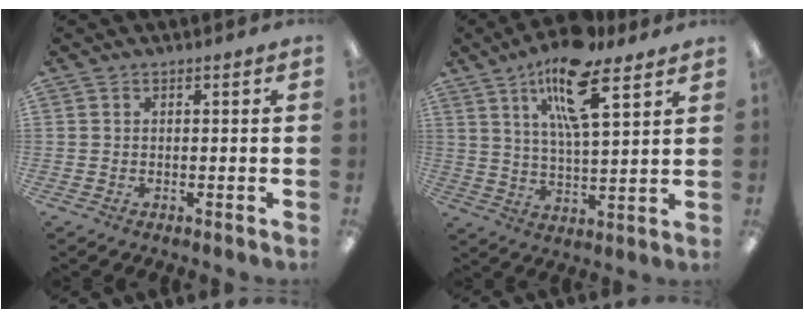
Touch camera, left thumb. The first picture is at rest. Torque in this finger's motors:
{"motor_torque": [0.22, 0.39, 1.36, -1.41, 0.13]}